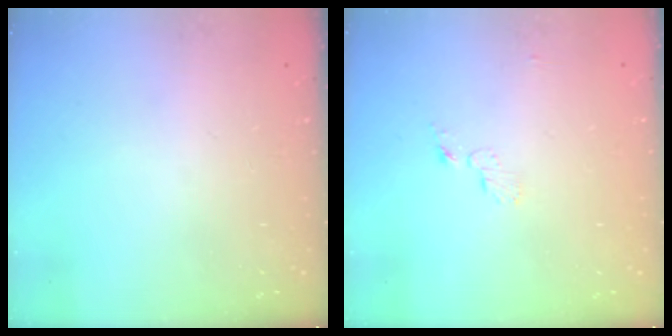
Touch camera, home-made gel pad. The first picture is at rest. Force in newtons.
{"total": 3.7, "press": 3.6, "slide": 0.4}